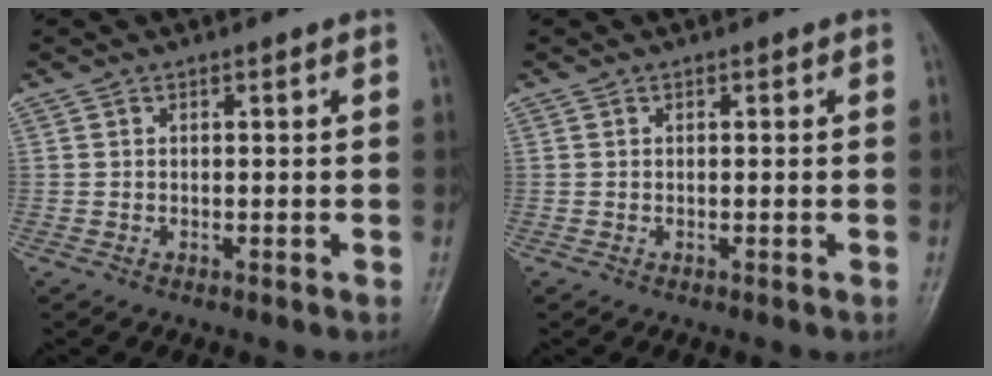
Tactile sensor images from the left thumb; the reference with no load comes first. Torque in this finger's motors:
{"motor_torque": [0.00, 0.00, 0.00, 0.00, 0.00]}